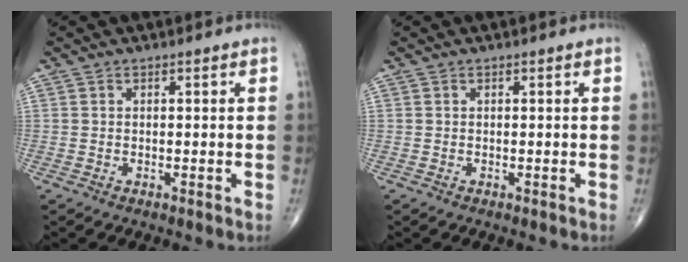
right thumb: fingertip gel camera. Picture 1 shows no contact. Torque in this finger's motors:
{"motor_torque": [0.00, 0.00, 0.00, 0.00, 0.00]}